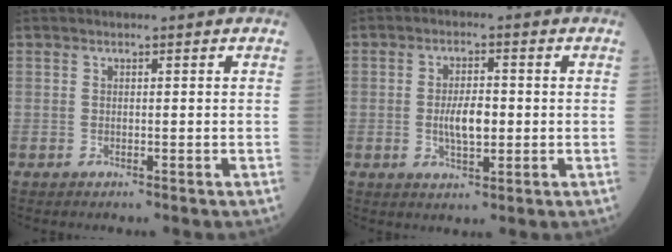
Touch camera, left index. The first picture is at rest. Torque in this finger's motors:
{"motor_torque": [0.98, 0.20, 0.14, 0.08]}